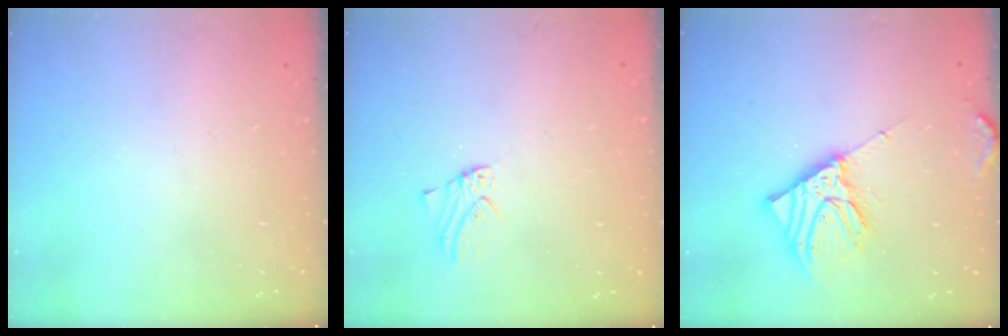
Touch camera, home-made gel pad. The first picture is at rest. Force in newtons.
{"total": 0.9, "press": 0.9, "slide": 0.1}
{"total": 11.2, "press": 11.1, "slide": 1.5}